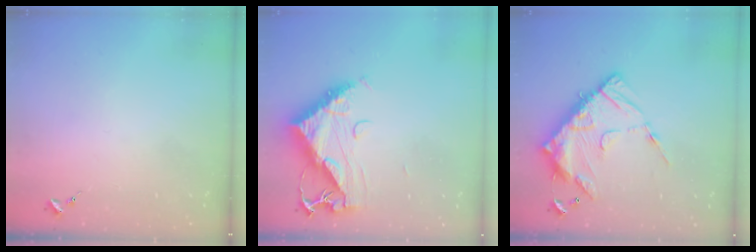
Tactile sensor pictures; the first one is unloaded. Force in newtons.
{"total": 11.6, "press": 11.6, "slide": 1.1}
{"total": 16.0, "press": 15.9, "slide": 1.5}